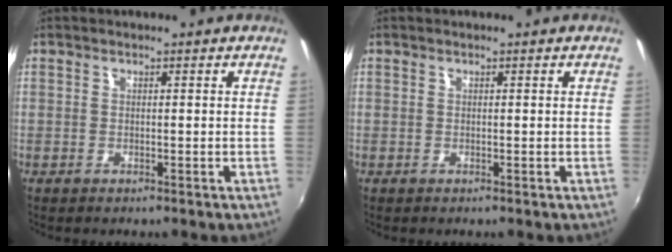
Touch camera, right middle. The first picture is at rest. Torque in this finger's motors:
{"motor_torque": [-0.22, 0.28, -0.02, 0.00]}